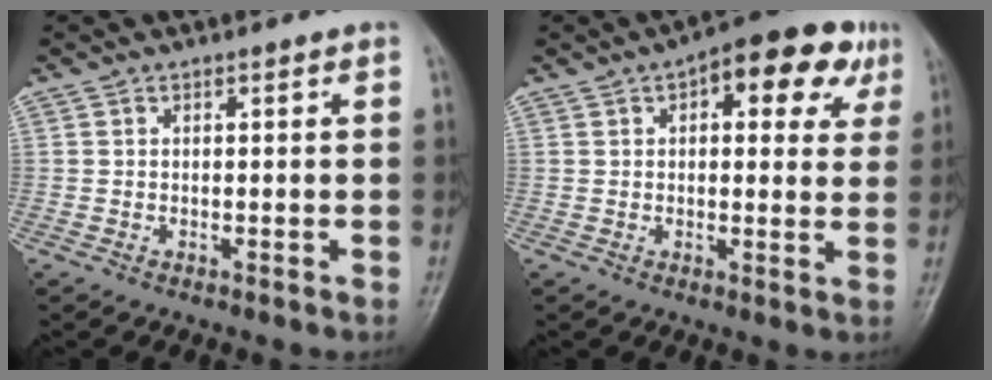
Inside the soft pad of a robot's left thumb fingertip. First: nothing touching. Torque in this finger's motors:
{"motor_torque": [0.09, 0.28, 0.26, 0.32, 0.12]}